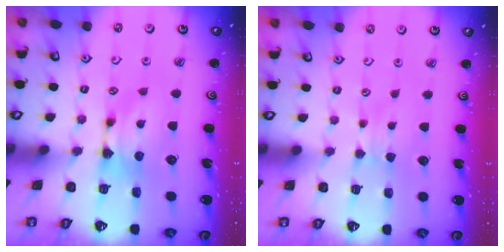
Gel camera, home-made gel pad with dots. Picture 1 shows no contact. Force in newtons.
{"total": 1.9, "press": 1.8, "slide": 0.4}